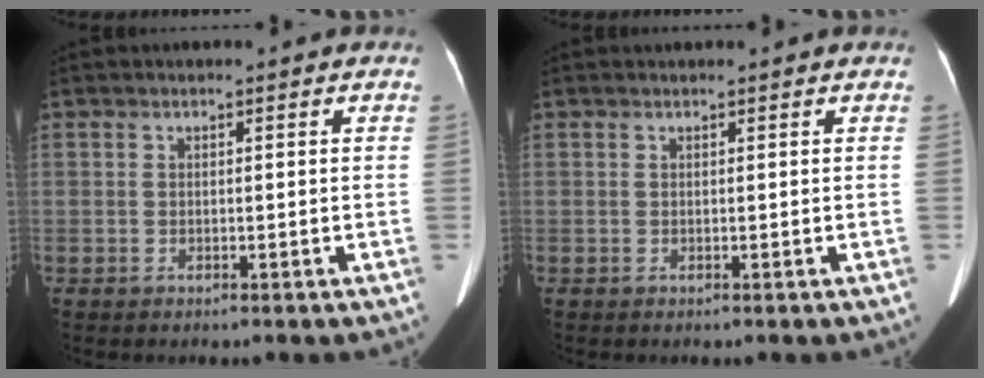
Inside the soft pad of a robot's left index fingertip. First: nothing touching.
{"total": 1.3, "force": [1.2, 0.0, 0.3], "torque": [-0.008, 0.018, 0.019]}